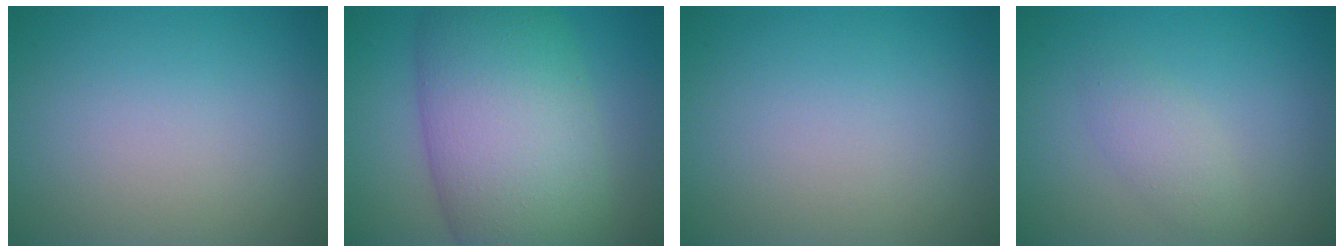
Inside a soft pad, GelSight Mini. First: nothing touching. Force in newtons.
{"total": 13.0, "press": 13.0, "slide": 0.1}
{"total": 0.0}
{"total": 1.9, "press": 1.9, "slide": 0.1}